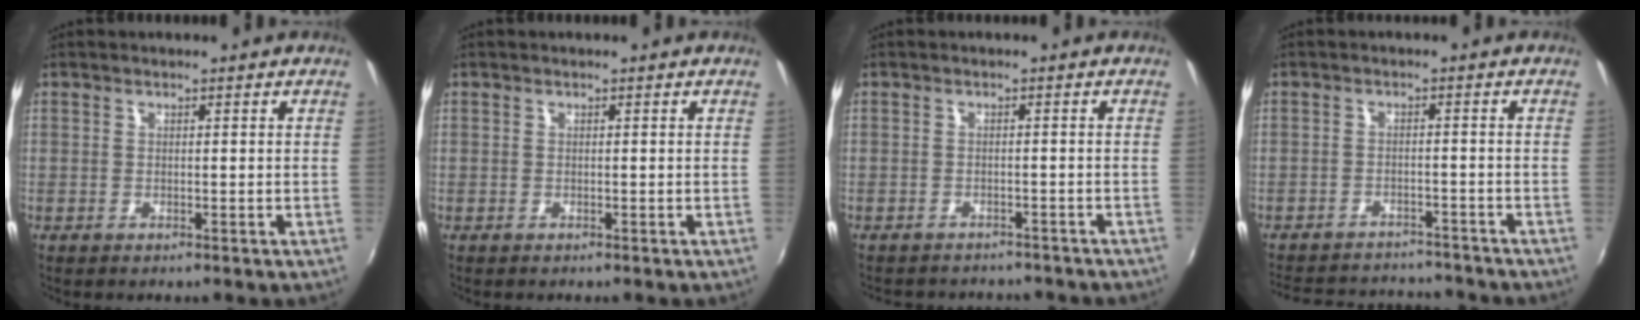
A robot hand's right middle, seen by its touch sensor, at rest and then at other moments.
{"total": 0.0}
{"total": 9.0, "force": [-7.9, 3.1, 2.9], "torque": [-0.065, -0.016, -0.102]}
{"total": 14.3, "force": [-12.9, 4.3, 4.5], "torque": [-0.109, 0.011, -0.179]}